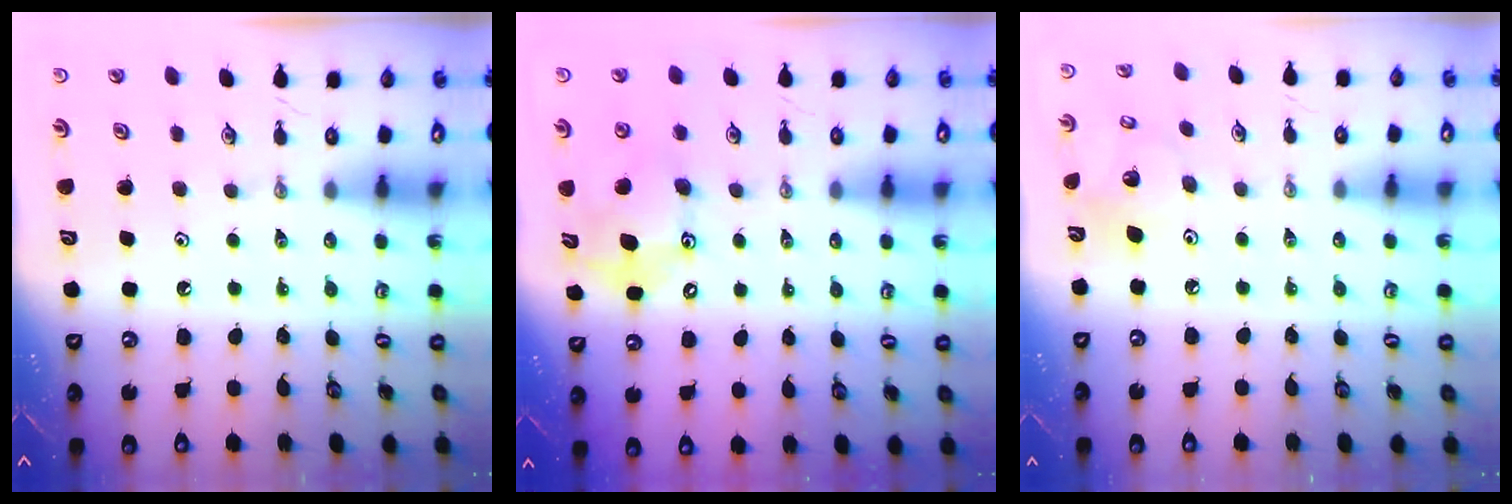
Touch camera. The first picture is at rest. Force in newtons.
{"total": 11.8, "press": 11.6, "slide": 1.9}
{"total": 6.9, "press": 6.8, "slide": 0.9}